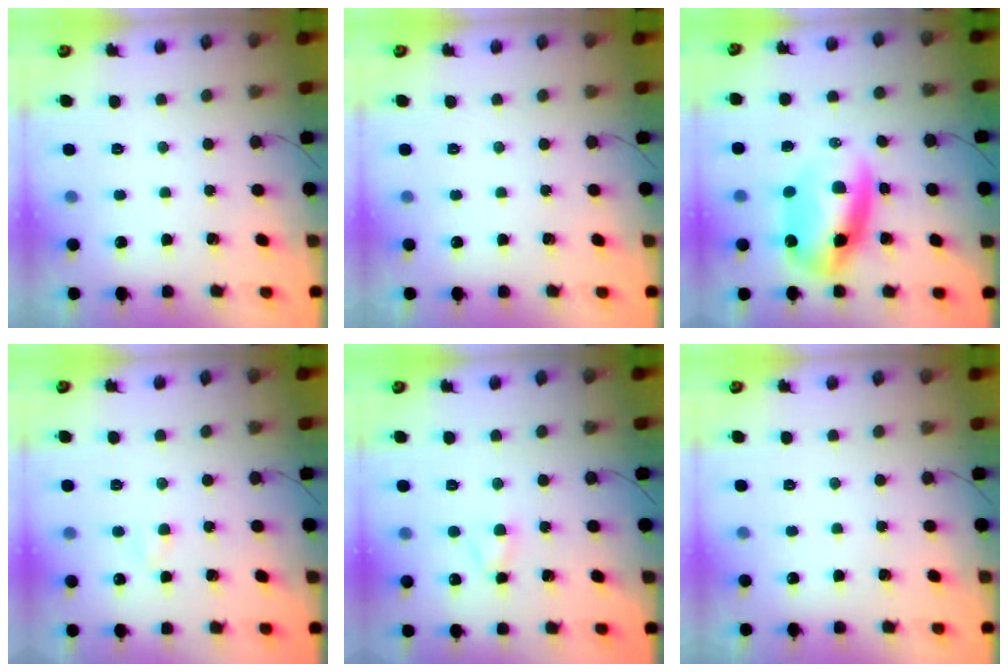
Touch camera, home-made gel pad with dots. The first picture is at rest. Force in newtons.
{"total": 0.0}
{"total": 11.5, "press": 11.2, "slide": 2.7}
{"total": 2.7, "press": 2.6, "slide": 0.9}
{"total": 2.7, "press": 2.5, "slide": 1.0}
{"total": 0.0}